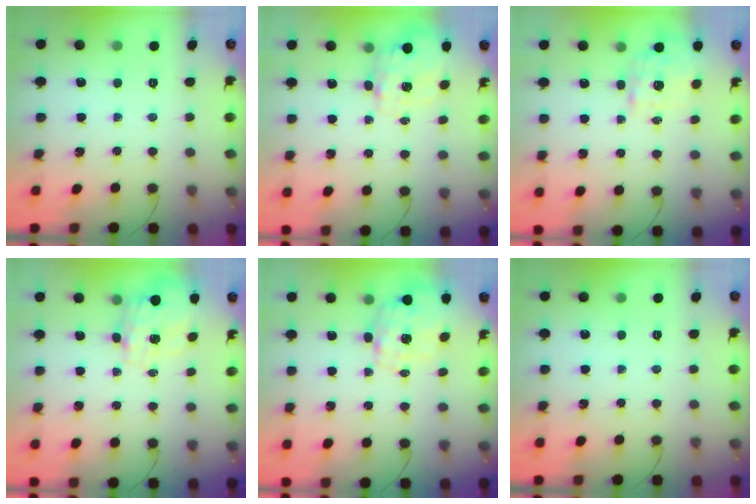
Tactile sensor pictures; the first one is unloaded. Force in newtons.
{"total": 2.7, "press": 2.6, "slide": 0.9}
{"total": 1.2, "press": 1.0, "slide": 0.7}
{"total": 2.6, "press": 2.4, "slide": 1.0}
{"total": 6.2, "press": 5.9, "slide": 1.9}
{"total": 0.0}